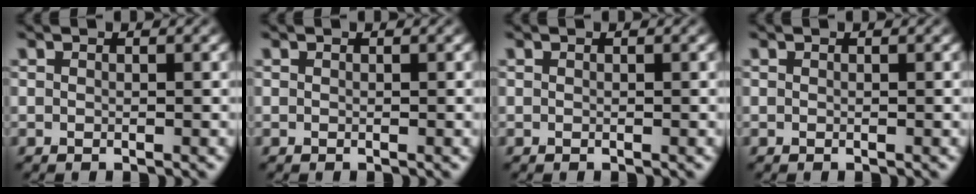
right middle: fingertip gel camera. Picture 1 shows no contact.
{"total": 0.0}
{"total": 0.0}
{"total": 0.0}